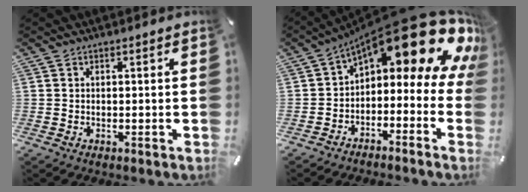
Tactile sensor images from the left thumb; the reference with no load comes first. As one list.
[{"total": 21.2, "force": [12.4, 7.7, 15.3], "torque": [-0.213, -0.093, 0.208]}]